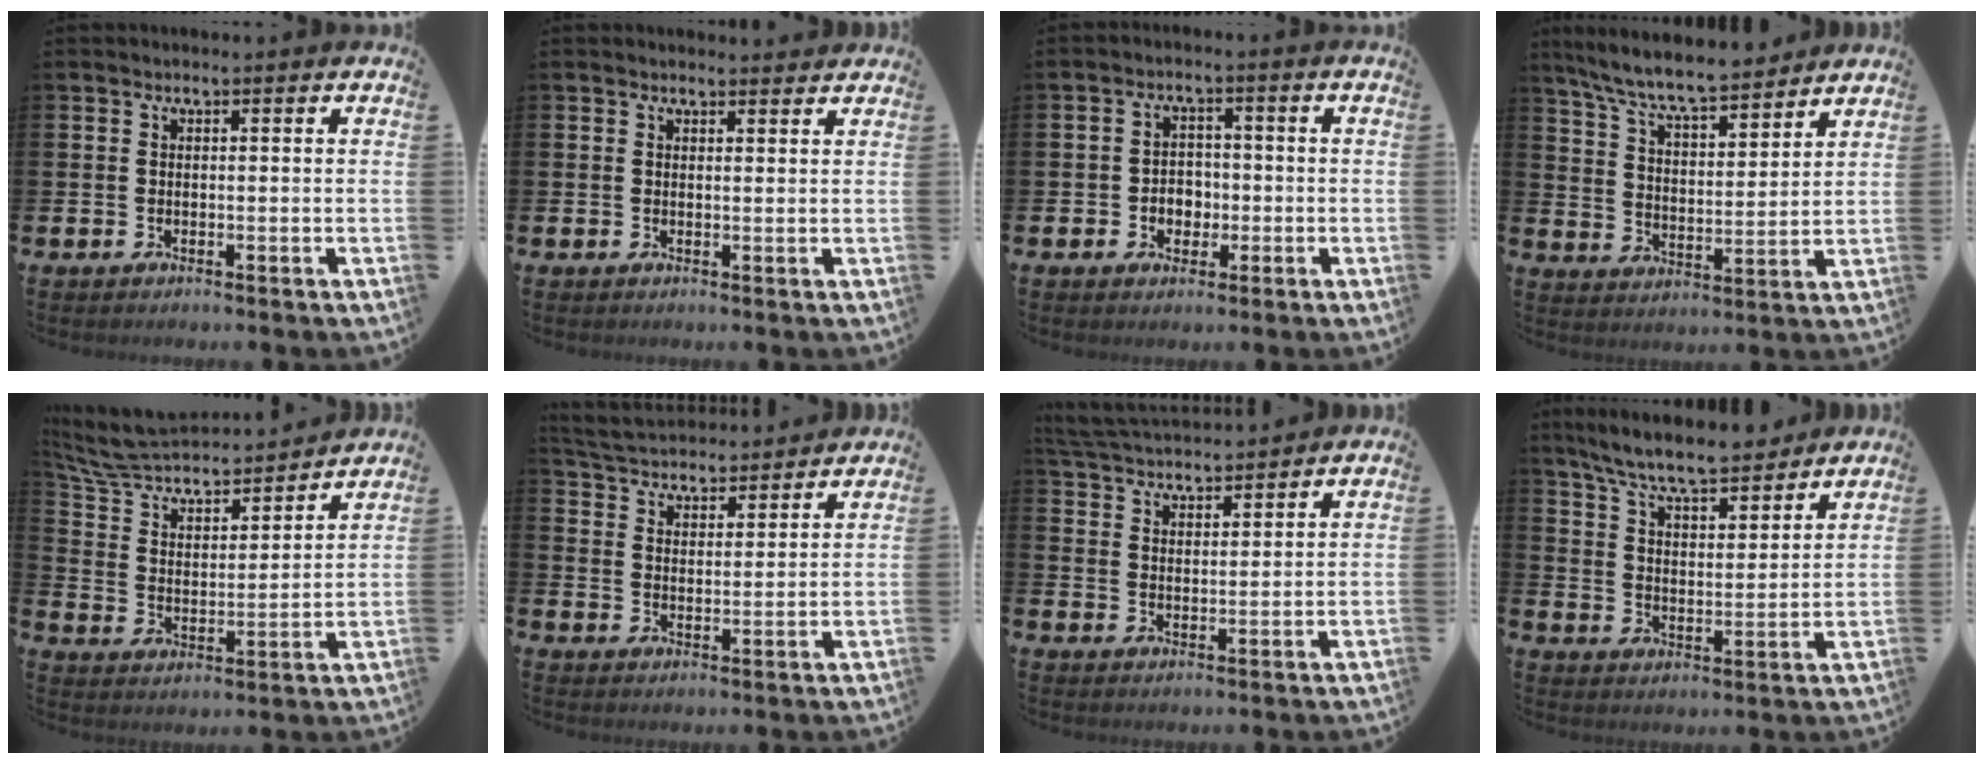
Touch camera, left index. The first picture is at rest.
{"total": 1.3, "force": [1.3, 0.3, 0.0], "torque": [0.006, -0.003, 0.022]}
{"total": 3.0, "force": [-0.8, 2.6, 1.2], "torque": [-0.021, 0.003, -0.023]}
{"total": 8.2, "force": [7.7, 0.9, 2.7], "torque": [-0.088, -0.047, 0.136]}
{"total": 6.8, "force": [6.3, 2.2, 1.3], "torque": [-0.065, -0.050, 0.107]}
{"total": 4.8, "force": [4.8, 0.7, 0.0], "torque": [-0.026, -0.037, 0.082]}
{"total": 4.8, "force": [4.8, 0.4, 0.0], "torque": [-0.022, -0.030, 0.085]}
{"total": 8.3, "force": [7.7, 1.0, 2.9], "torque": [-0.091, -0.043, 0.137]}